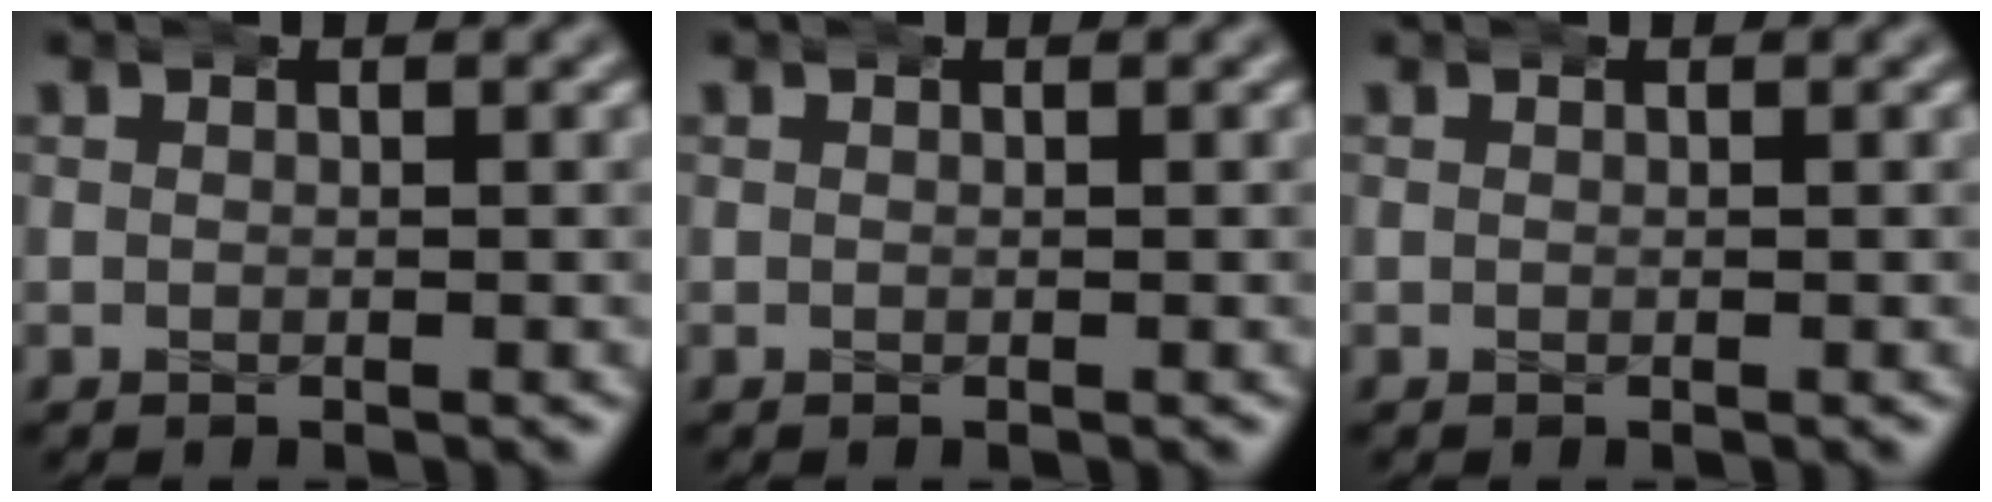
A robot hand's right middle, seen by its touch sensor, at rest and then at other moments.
{"total": 0.0}
{"total": 0.0}